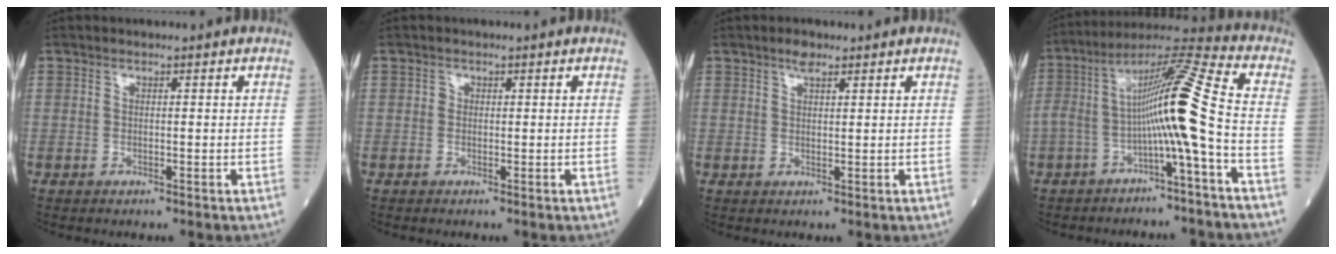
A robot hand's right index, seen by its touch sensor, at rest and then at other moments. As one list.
[{"total": 0.6, "force": [0.1, 0.6, 0.2], "torque": [0.000, 0.002, 0.000]}, {"total": 1.9, "force": [1.4, 0.6, 1.2], "torque": [-0.022, 0.005, 0.024]}, {"total": 12.3, "force": [-2.6, -1.2, 12.0], "torque": [-0.207, 0.032, -0.052]}]